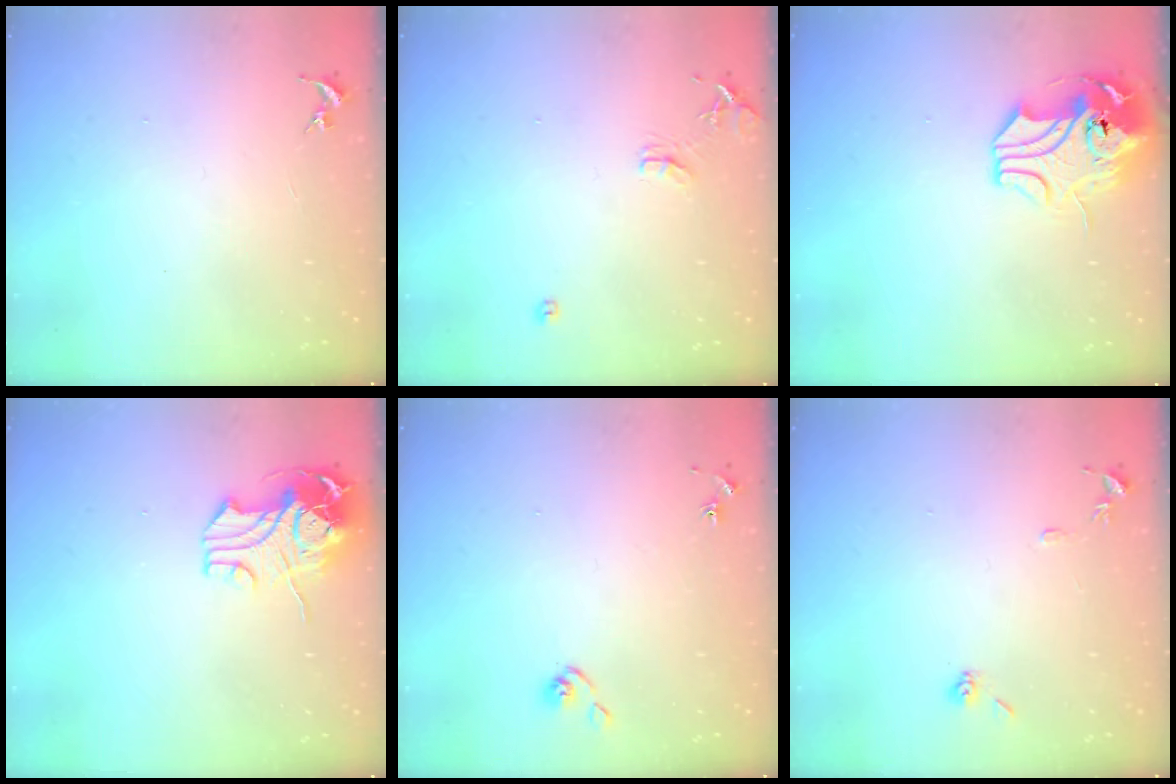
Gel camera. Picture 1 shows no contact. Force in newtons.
{"total": 8.6, "press": 8.6, "slide": 0.8}
{"total": 12.0, "press": 11.8, "slide": 2.2}
{"total": 11.8, "press": 11.7, "slide": 2.1}
{"total": 5.5, "press": 5.4, "slide": 0.5}
{"total": 7.2, "press": 7.2, "slide": 0.8}